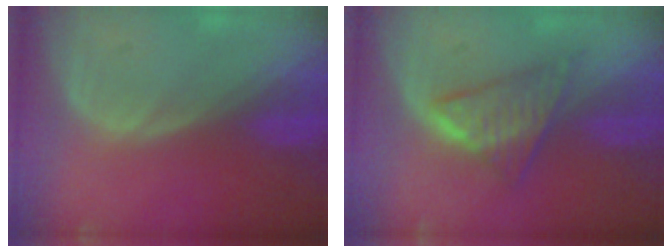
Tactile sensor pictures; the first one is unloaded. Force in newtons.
{"total": 6.1, "press": 5.8, "slide": 2.1}